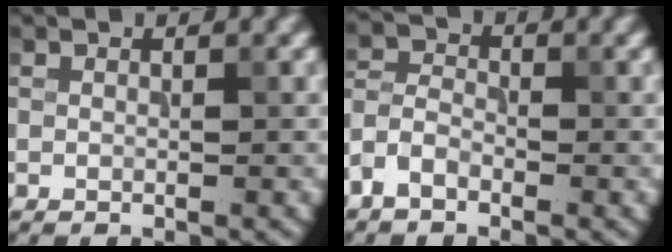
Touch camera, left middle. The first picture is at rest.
{"total": 3.1, "force": [-2.0, 1.7, 1.6], "torque": [-0.035, 0.007, -0.053]}